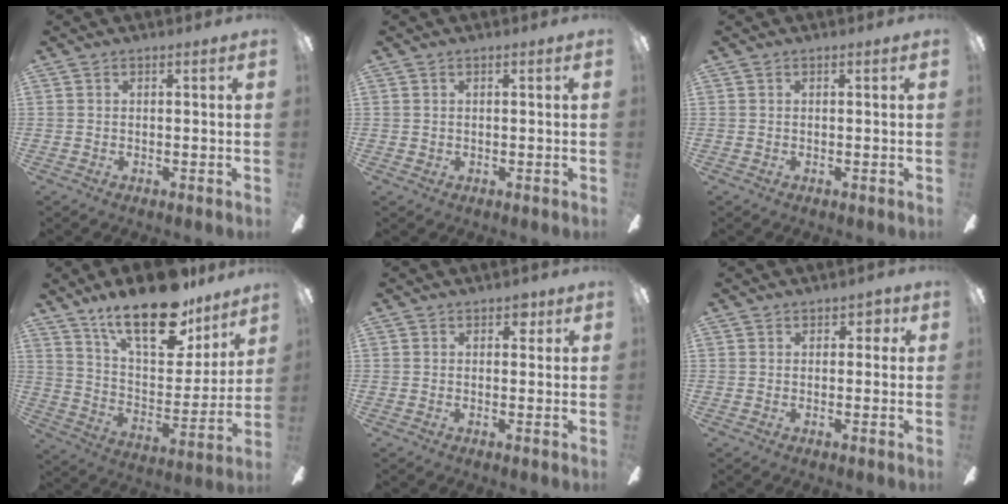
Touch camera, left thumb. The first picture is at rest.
{"total": 0.7, "force": [0.3, 0.7, 0.1], "torque": [-0.002, 0.005, 0.005]}
{"total": 0.0}
{"total": 22.5, "force": [16.1, 9.0, 12.9], "torque": [-0.203, -0.102, 0.279]}
{"total": 2.7, "force": [1.3, 1.8, 1.4], "torque": [-0.013, 0.002, 0.020]}
{"total": 2.3, "force": [0.9, 1.8, 1.1], "torque": [-0.007, 0.001, 0.014]}